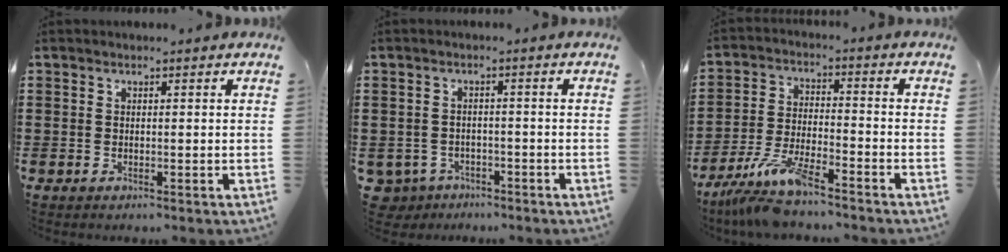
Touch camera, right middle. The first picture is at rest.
{"total": 2.5, "force": [-2.3, 0.9, -0.1], "torque": [-0.016, -0.005, -0.054]}
{"total": 8.8, "force": [-7.2, 1.2, 4.9], "torque": [-0.110, -0.005, -0.141]}